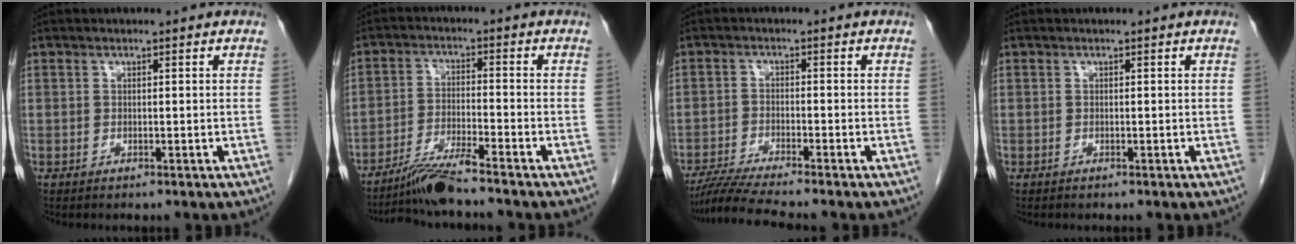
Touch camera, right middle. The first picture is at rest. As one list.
[{"total": 6.3, "force": [-5.5, -0.9, 2.9], "torque": [-0.058, -0.025, -0.105]}, {"total": 6.7, "force": [-5.9, -1.3, 2.9], "torque": [-0.052, -0.023, -0.104]}, {"total": 0.0}]